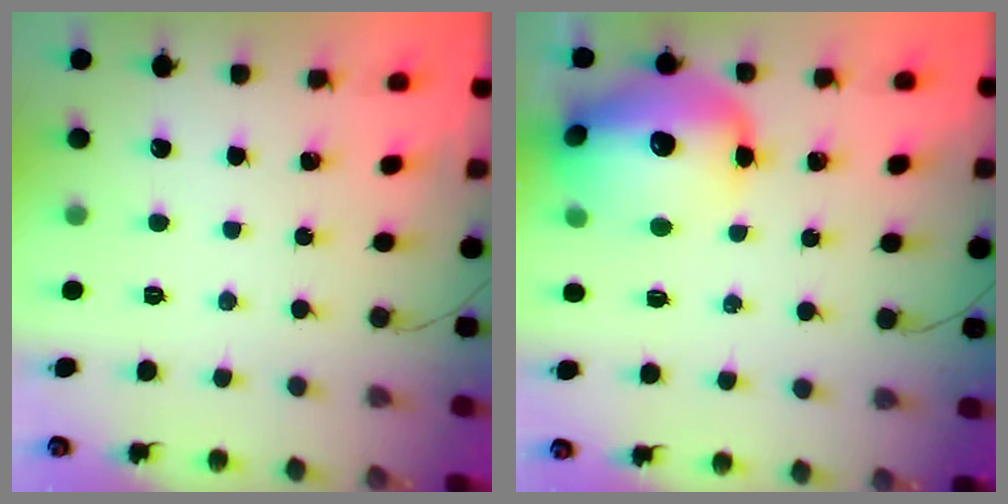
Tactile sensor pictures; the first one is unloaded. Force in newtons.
{"total": 19.7, "press": 18.4, "slide": 7.2}